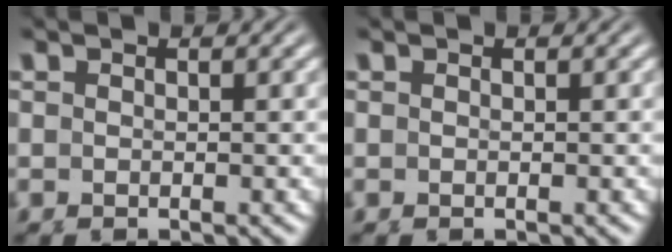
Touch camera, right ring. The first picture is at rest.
{"total": 0.0}